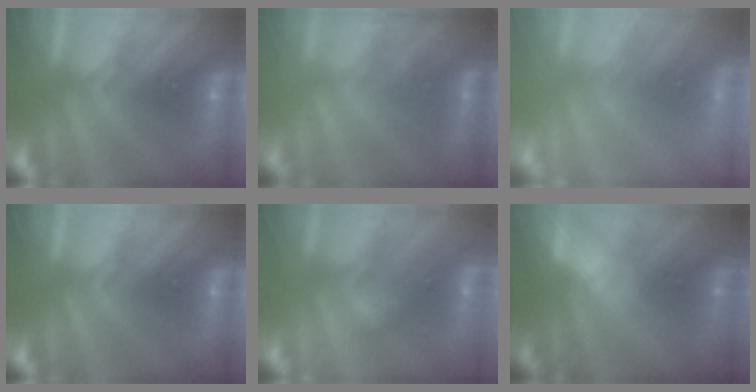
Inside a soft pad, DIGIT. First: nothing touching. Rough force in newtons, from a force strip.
{"total": 3.0}
{"total": 8.4}
{"total": 0.0}
{"total": 2.9}
{"total": 2.5}